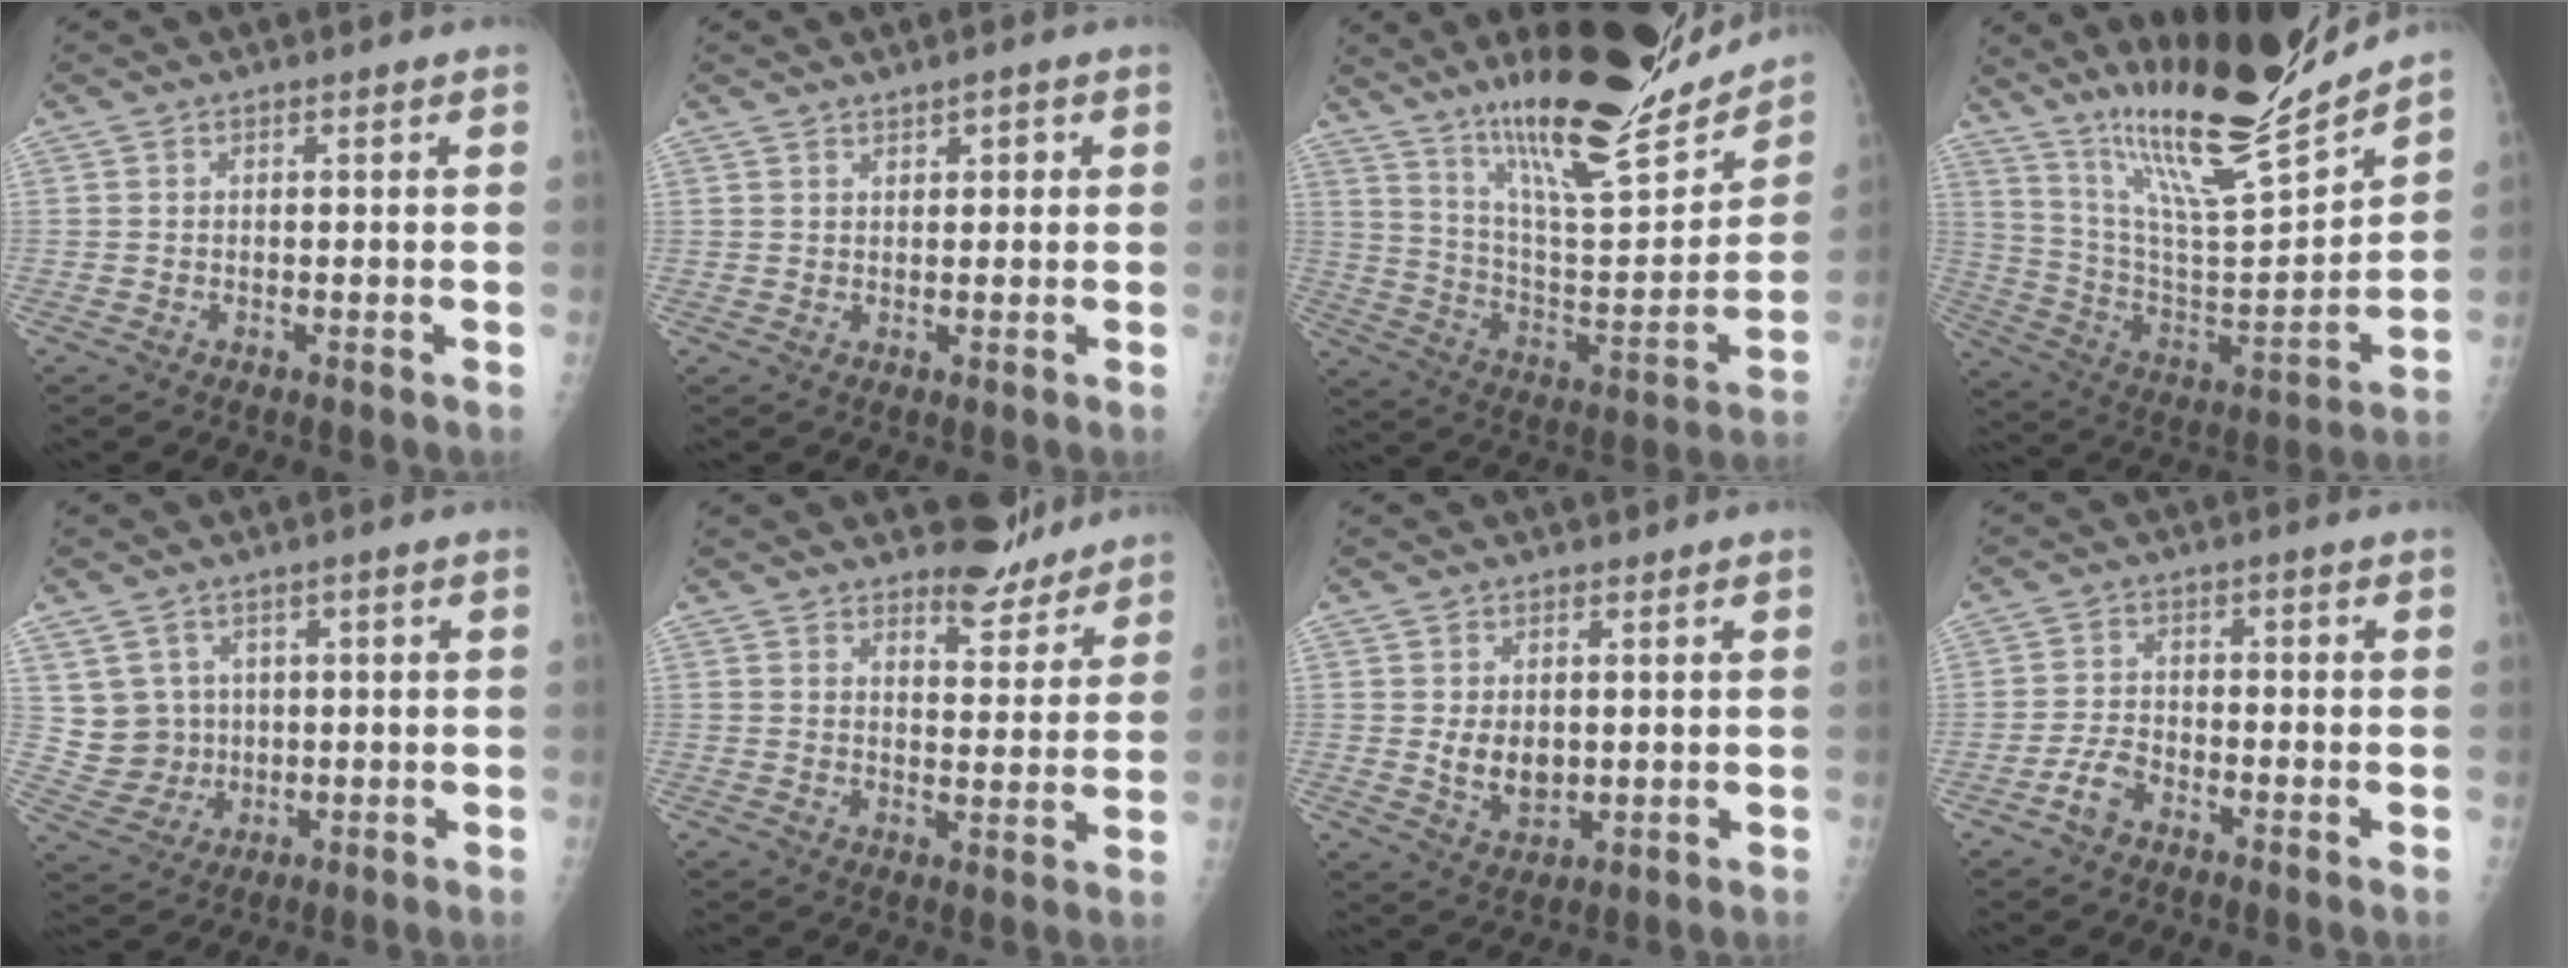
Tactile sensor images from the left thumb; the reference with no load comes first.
{"total": 1.9, "force": [1.0, 1.4, 0.7], "torque": [0.006, -0.002, 0.011]}
{"total": 25.4, "force": [19.2, 5.8, 15.6], "torque": [-0.213, -0.096, 0.315]}
{"total": 22.3, "force": [18.4, 2.2, 12.4], "torque": [-0.182, -0.102, 0.325]}
{"total": 7.3, "force": [1.6, 7.0, 1.3], "torque": [0.011, -0.004, 0.039]}
{"total": 6.2, "force": [5.7, 2.2, 0.8], "torque": [0.012, -0.053, 0.083]}
{"total": 5.7, "force": [0.5, 4.2, 3.8], "torque": [-0.043, -0.011, 0.021]}
{"total": 3.9, "force": [-2.6, 2.0, 2.1], "torque": [-0.038, 0.017, -0.052]}